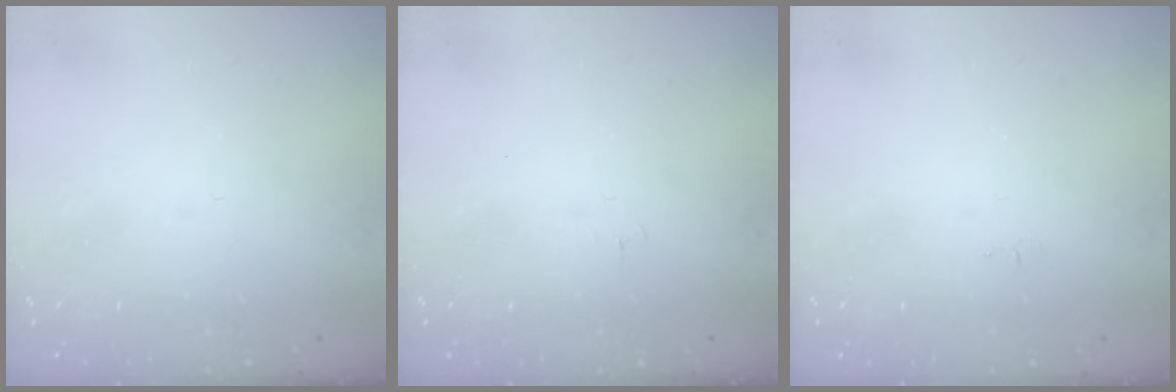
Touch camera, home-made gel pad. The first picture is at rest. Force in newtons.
{"total": 3.3, "press": 3.2, "slide": 0.4}
{"total": 3.2, "press": 3.1, "slide": 0.5}